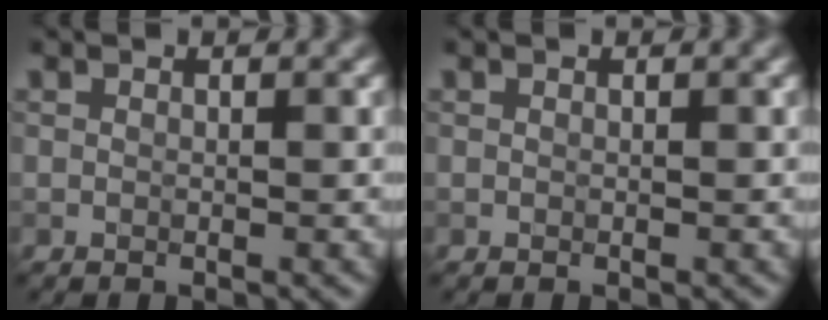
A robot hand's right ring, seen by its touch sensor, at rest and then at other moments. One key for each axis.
{"total": 0.0}